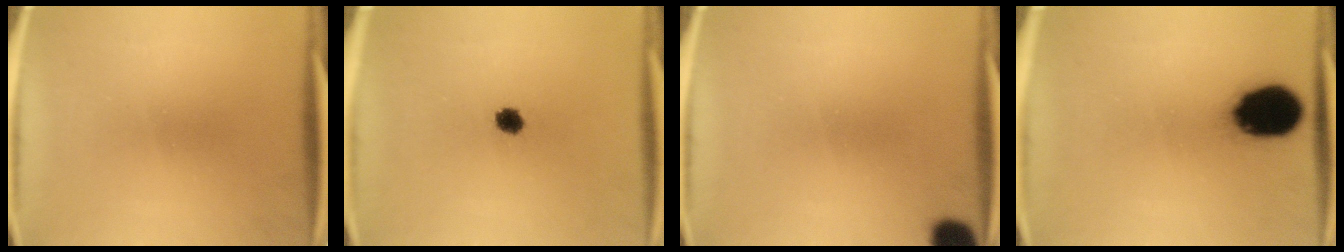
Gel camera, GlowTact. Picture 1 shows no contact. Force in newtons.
{"total": 3.0}
{"total": 5.5}
{"total": 16.4}